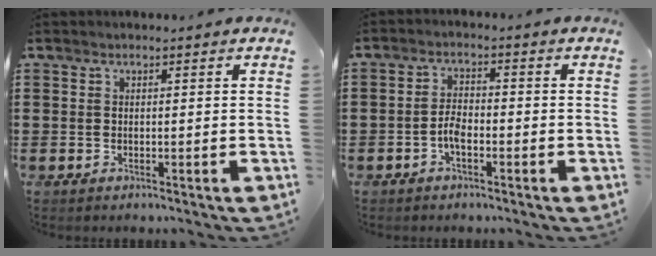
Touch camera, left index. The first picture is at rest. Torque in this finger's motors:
{"motor_torque": [0.61, 0.59, 0.16, 0.04]}